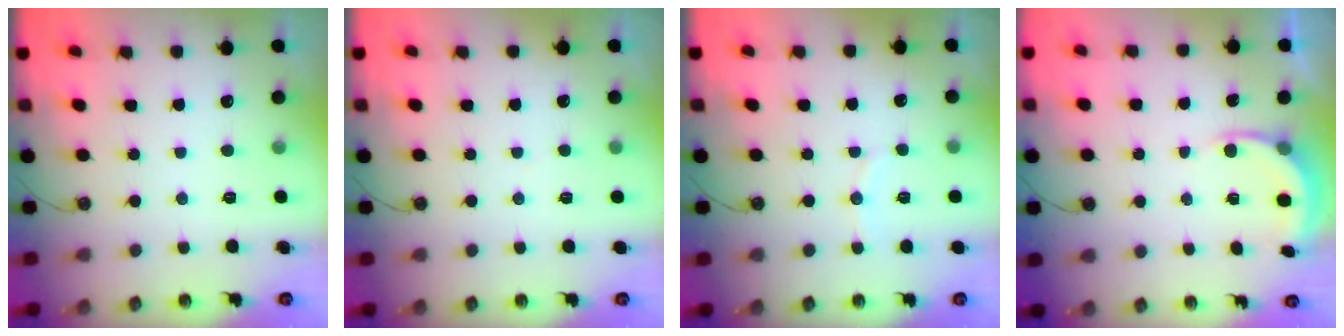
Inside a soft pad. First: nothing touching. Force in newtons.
{"total": 1.2, "press": 1.2, "slide": 0.1}
{"total": 4.9, "press": 4.8, "slide": 0.9}
{"total": 4.8, "press": 4.7, "slide": 0.2}